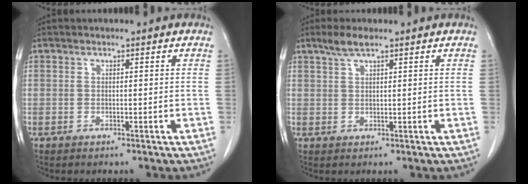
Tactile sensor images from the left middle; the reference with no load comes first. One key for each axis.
{"total": 2.9, "fx": 2.1, "fy": 0.3, "fz": 1.9, "tx": -0.046, "ty": 0.005, "tz": 0.045}